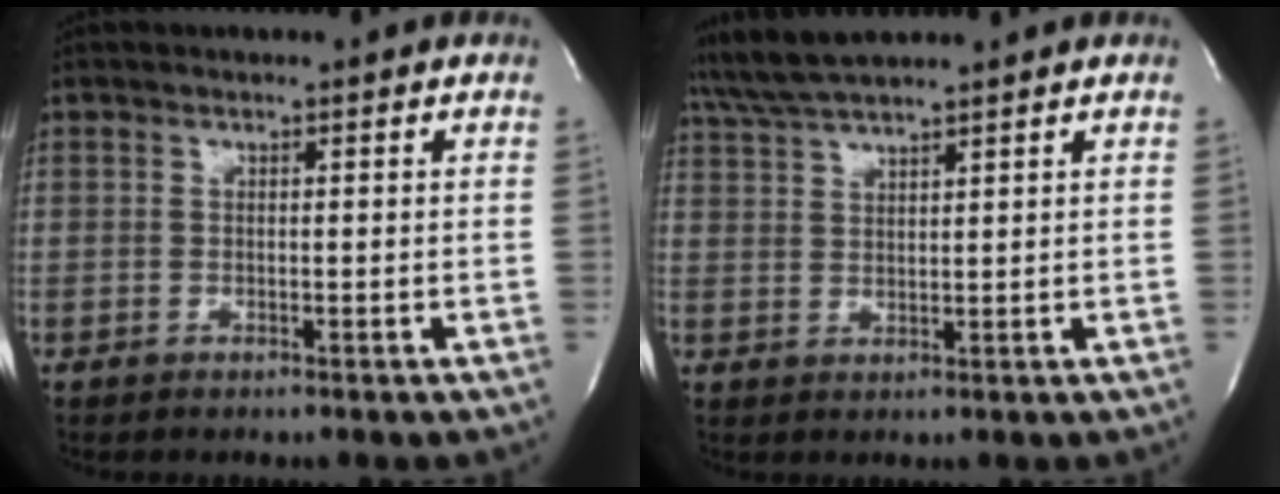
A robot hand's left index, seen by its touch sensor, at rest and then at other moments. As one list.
[{"total": 6.2, "force": [5.6, -0.6, 2.5], "torque": [-0.060, 0.022, 0.112]}]